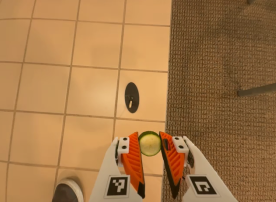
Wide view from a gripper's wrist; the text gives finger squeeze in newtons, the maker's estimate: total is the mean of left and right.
{"total": 7.9, "left": 7.6, "right": 8.2}